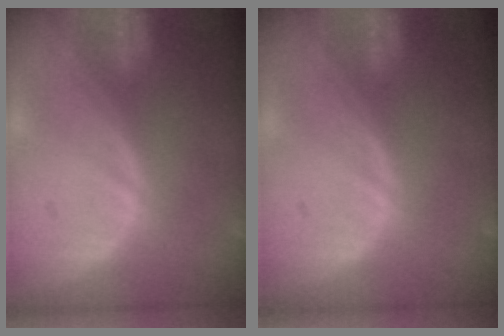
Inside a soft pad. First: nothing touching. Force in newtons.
{"total": 0.0}